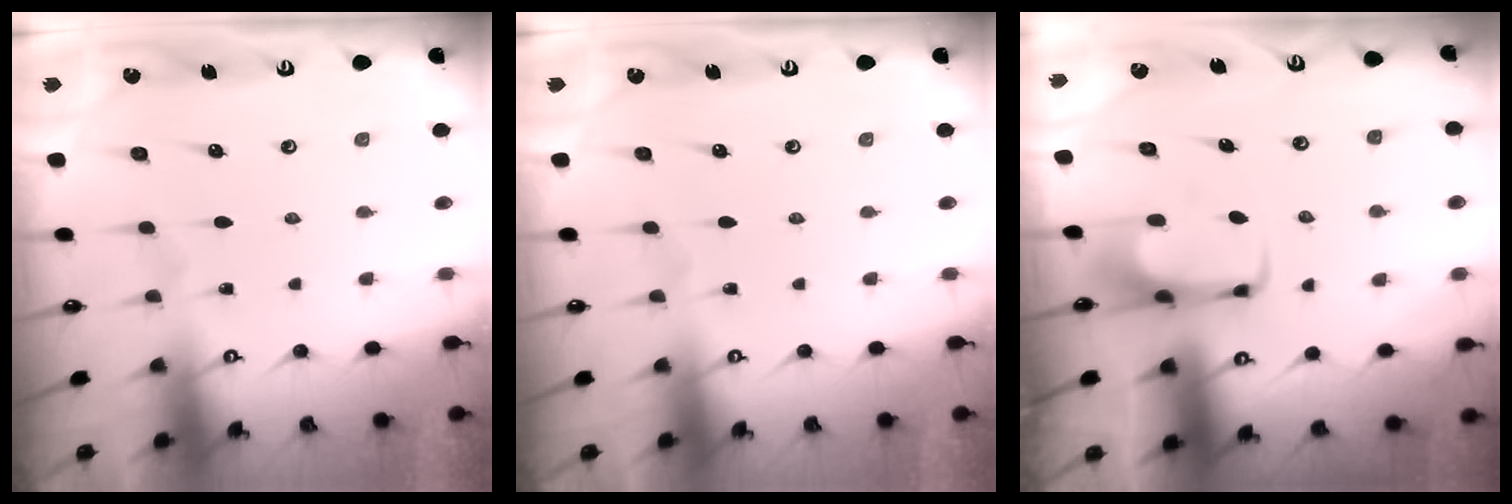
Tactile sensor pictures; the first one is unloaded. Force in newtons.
{"total": 0.0}
{"total": 4.4, "press": 4.4, "slide": 0.4}